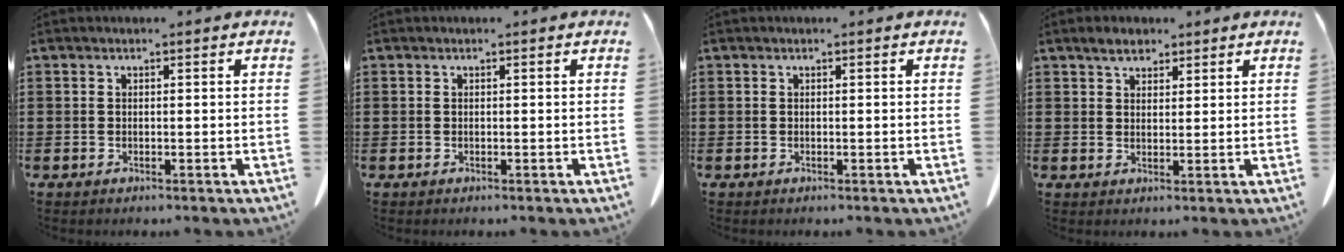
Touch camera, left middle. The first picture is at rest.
{"total": 0.0}
{"total": 0.0}
{"total": 3.1, "force": [2.5, 1.4, 1.2], "torque": [-0.021, 0.003, 0.047]}